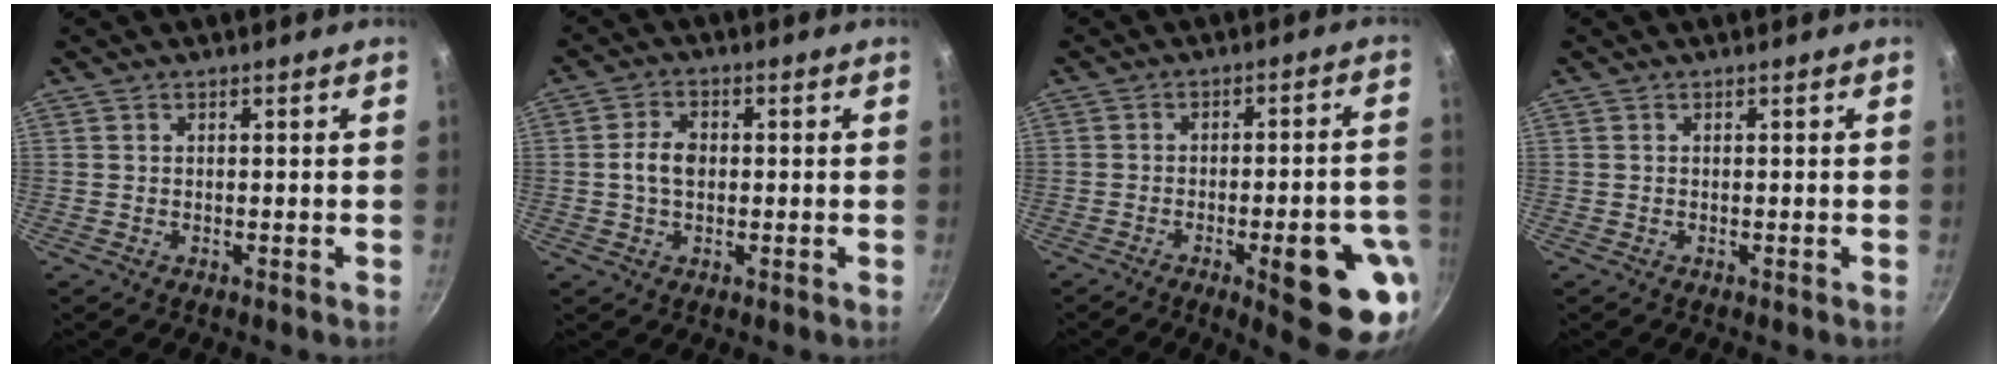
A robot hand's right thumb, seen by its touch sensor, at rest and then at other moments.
{"total": 4.9, "force": [0.0, 3.3, 3.6], "torque": [-0.061, 0.013, -0.005]}
{"total": 16.5, "force": [-6.3, 4.5, 14.5], "torque": [-0.151, 0.026, -0.076]}
{"total": 0.0}